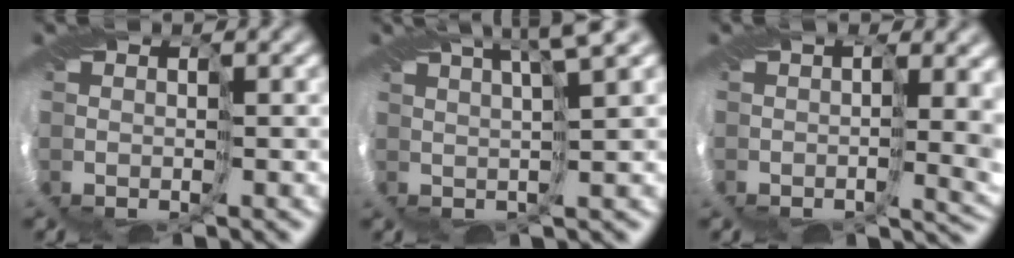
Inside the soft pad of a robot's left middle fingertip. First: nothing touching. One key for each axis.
{"total": 3.7, "fx": 2.7, "fy": -0.9, "fz": 2.4, "tx": -0.029, "ty": 0.020, "tz": 0.044}
{"total": 9.0, "fx": 1.9, "fy": 4.9, "fz": 7.3, "tx": -0.112, "ty": 0.014, "tz": 0.056}